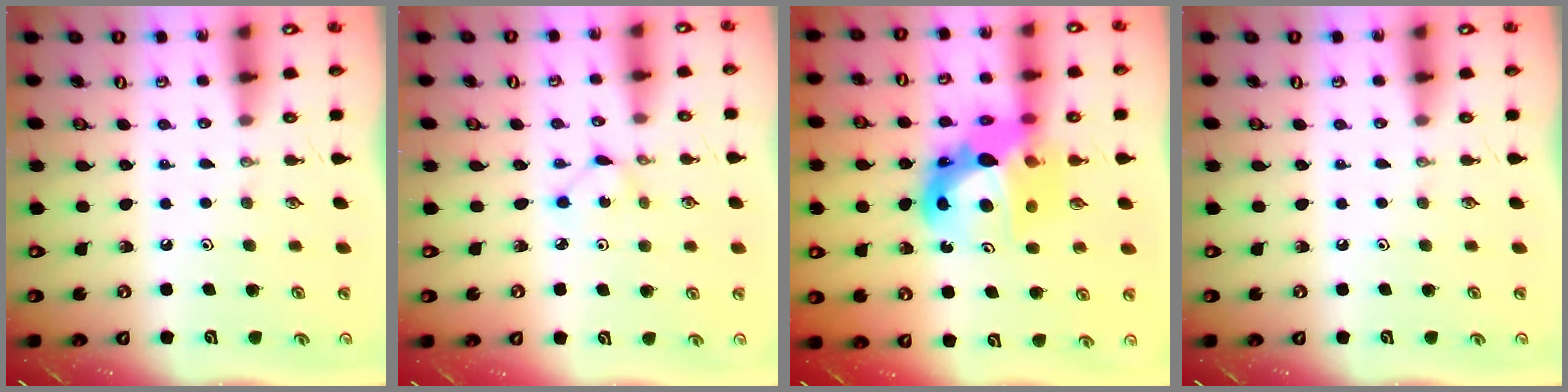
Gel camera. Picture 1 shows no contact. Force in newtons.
{"total": 1.8, "press": 1.8, "slide": 0.3}
{"total": 16.3, "press": 16.2, "slide": 1.3}
{"total": 0.0}